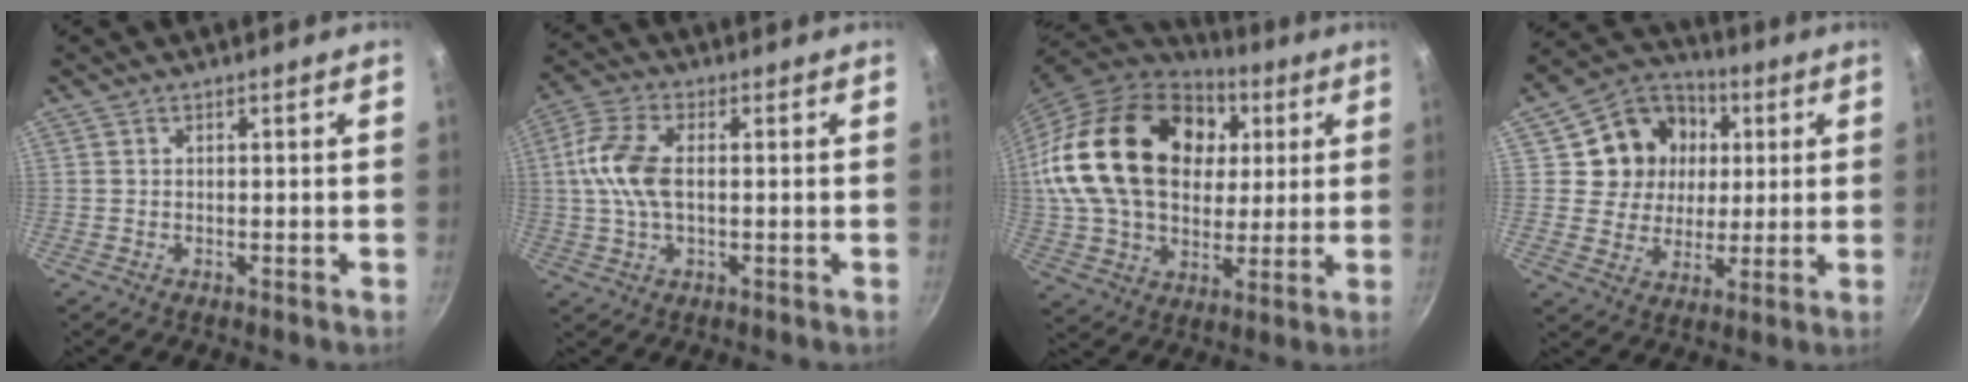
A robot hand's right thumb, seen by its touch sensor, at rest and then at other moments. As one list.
[{"total": 9.6, "force": [0.6, 5.2, 8.1], "torque": [-0.167, 0.018, 0.002]}, {"total": 29.6, "force": [6.7, 20.5, 20.3], "torque": [-0.361, 0.012, 0.120]}, {"total": 14.2, "force": [3.4, 12.5, 5.8], "torque": [-0.074, 0.011, 0.051]}]